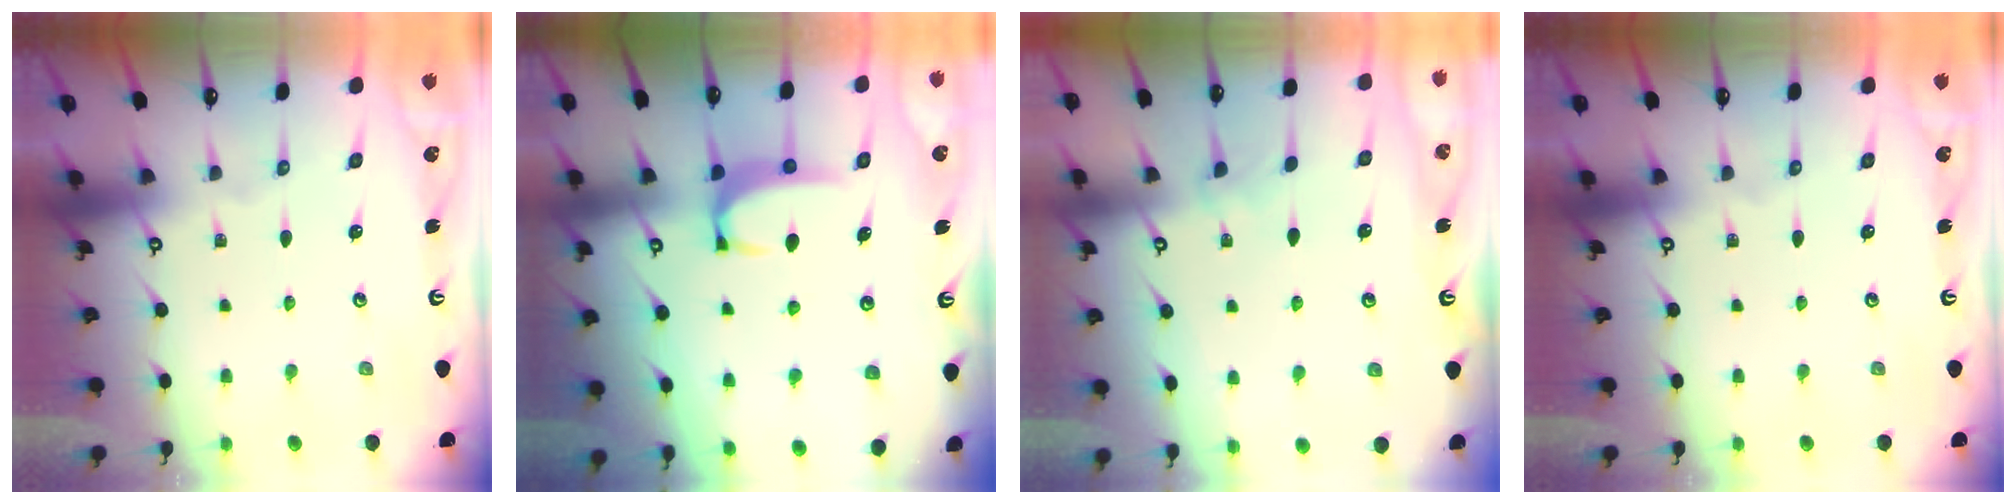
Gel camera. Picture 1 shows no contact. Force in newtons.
{"total": 2.8, "press": 2.8, "slide": 0.4}
{"total": 2.8, "press": 2.8, "slide": 0.3}
{"total": 0.0}